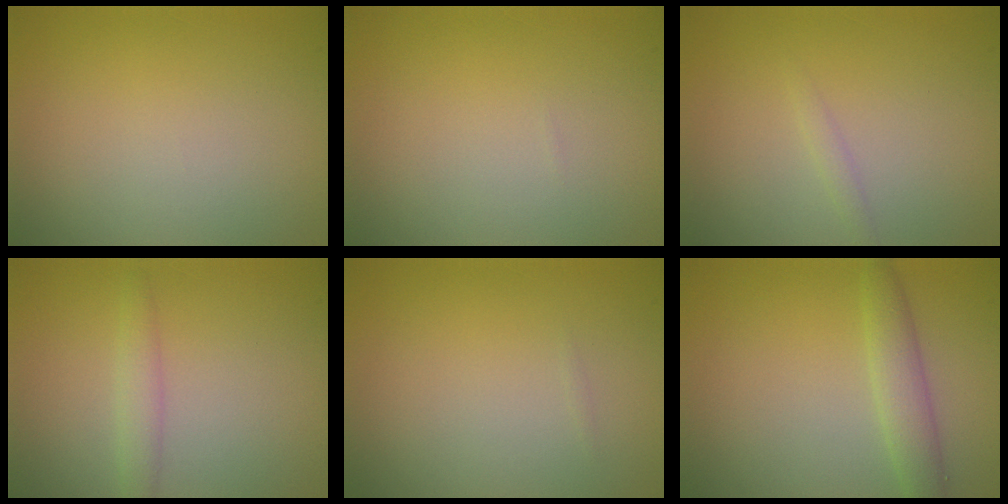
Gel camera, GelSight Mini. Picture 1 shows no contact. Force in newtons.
{"total": 0.0}
{"total": 0.7, "press": 0.7, "slide": 0.0}
{"total": 1.5, "press": 1.5, "slide": 0.2}
{"total": 0.0}
{"total": 2.4, "press": 2.4, "slide": 0.1}